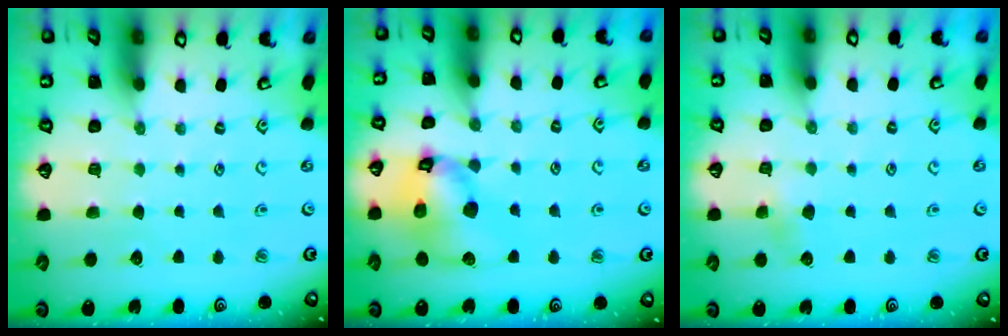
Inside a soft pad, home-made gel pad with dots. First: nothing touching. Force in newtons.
{"total": 14.4, "press": 14.3, "slide": 1.8}
{"total": 2.4, "press": 2.4, "slide": 0.4}